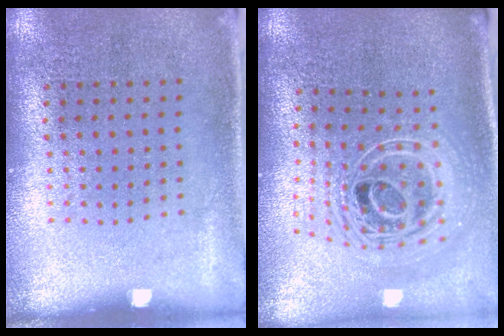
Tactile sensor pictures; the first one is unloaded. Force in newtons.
{"total": 2.7, "press": 1.9, "slide": 1.9}